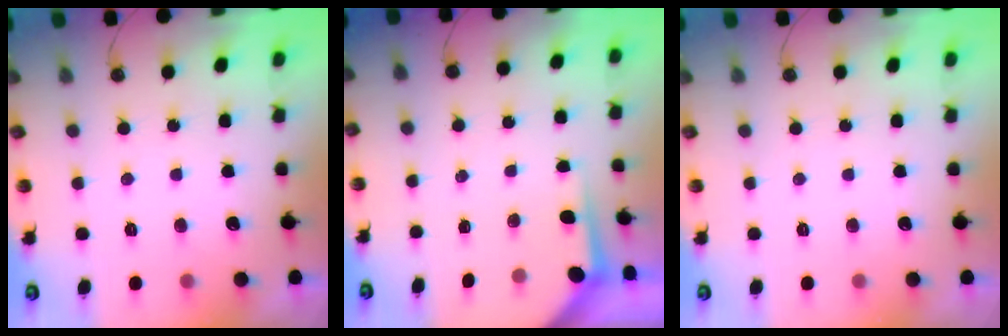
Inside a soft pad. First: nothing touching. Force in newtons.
{"total": 3.7, "press": 3.7, "slide": 0.5}
{"total": 0.0}